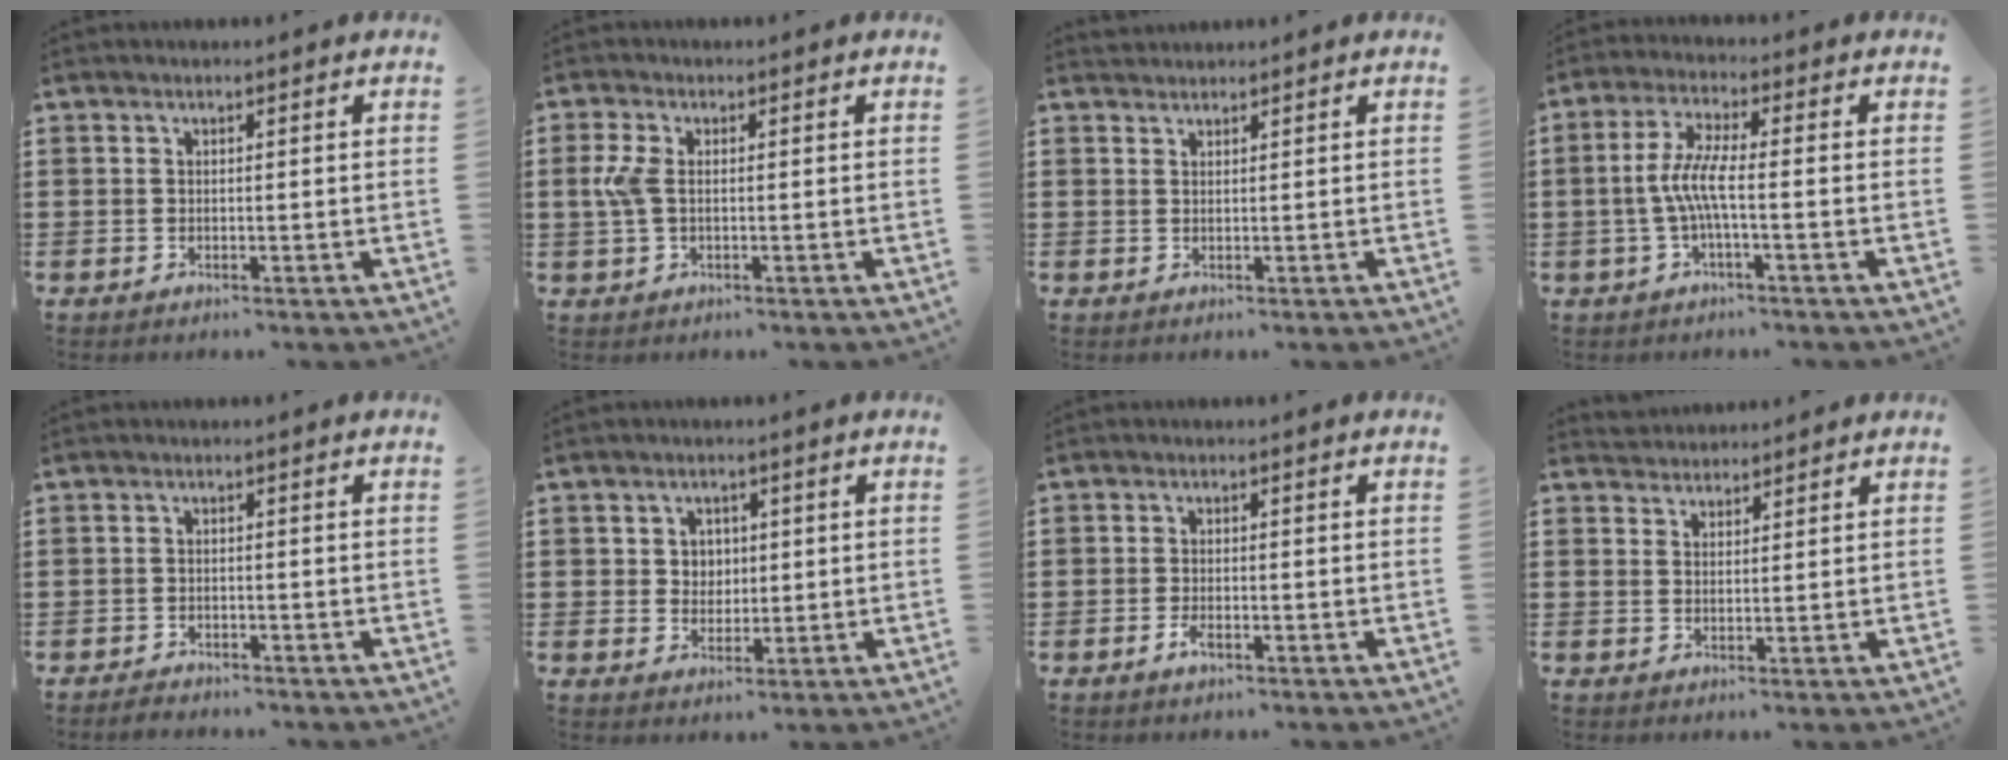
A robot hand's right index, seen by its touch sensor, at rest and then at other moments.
{"total": 4.1, "force": [0.1, 2.1, 3.6], "torque": [-0.110, -0.005, -0.011]}
{"total": 0.9, "force": [0.9, 0.1, -0.3], "torque": [0.006, 0.003, 0.017]}
{"total": 5.8, "force": [-1.2, 0.7, 5.6], "torque": [-0.130, -0.011, -0.033]}
{"total": 1.3, "force": [-1.3, 0.1, 0.0], "torque": [-0.004, 0.002, -0.028]}
{"total": 2.9, "force": [0.8, 2.7, 0.8], "torque": [-0.027, 0.012, 0.011]}
{"total": 2.1, "force": [-1.1, 0.7, 1.7], "torque": [-0.039, -0.006, -0.022]}
{"total": 1.9, "force": [1.8, 0.3, -0.6], "torque": [0.006, 0.004, 0.038]}